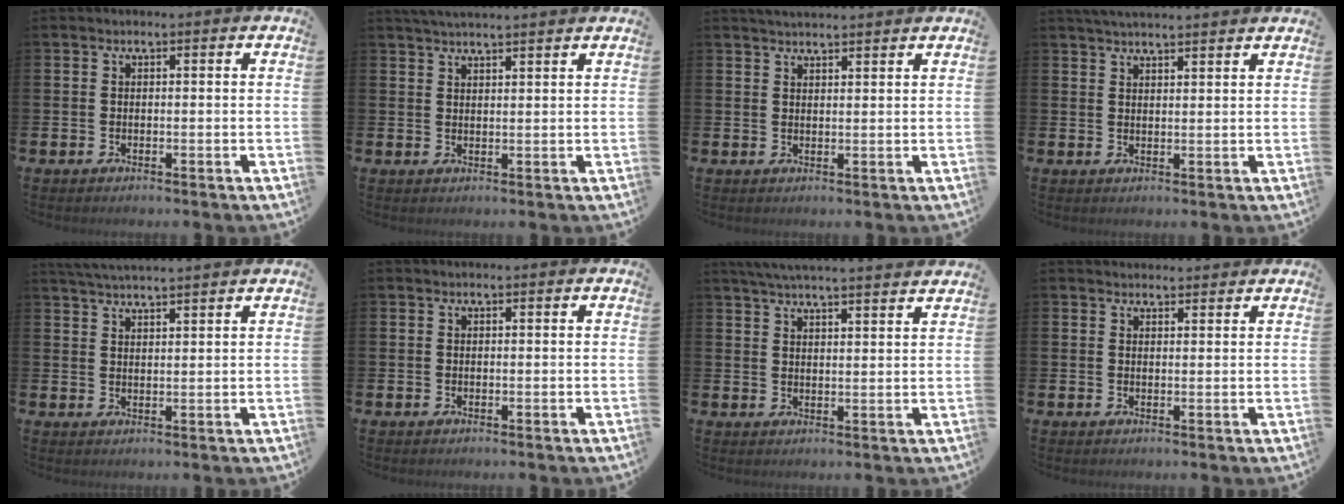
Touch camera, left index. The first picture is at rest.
{"total": 2.8, "force": [2.8, -0.3, 0.4], "torque": [-0.011, -0.010, 0.052]}
{"total": 2.6, "force": [2.6, 0.0, 0.2], "torque": [-0.007, -0.010, 0.048]}
{"total": 3.1, "force": [3.1, -0.2, 0.3], "torque": [-0.009, -0.011, 0.057]}
{"total": 3.6, "force": [3.6, -0.3, 0.4], "torque": [-0.015, -0.014, 0.066]}
{"total": 0.0}
{"total": 4.9, "force": [4.8, -0.5, 0.9], "torque": [-0.035, -0.019, 0.086]}
{"total": 1.9, "force": [1.8, 0.4, -0.1], "torque": [0.009, -0.008, 0.032]}